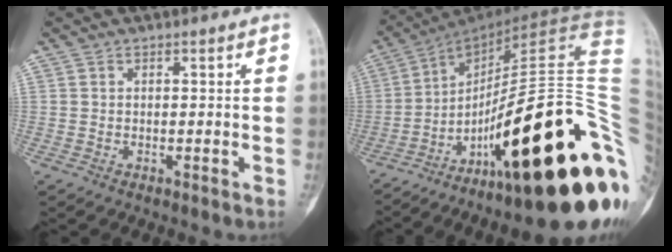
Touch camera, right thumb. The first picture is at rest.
{"total": 40.9, "force": [-11.8, 10.3, 37.8], "torque": [-0.484, 0.059, -0.184]}